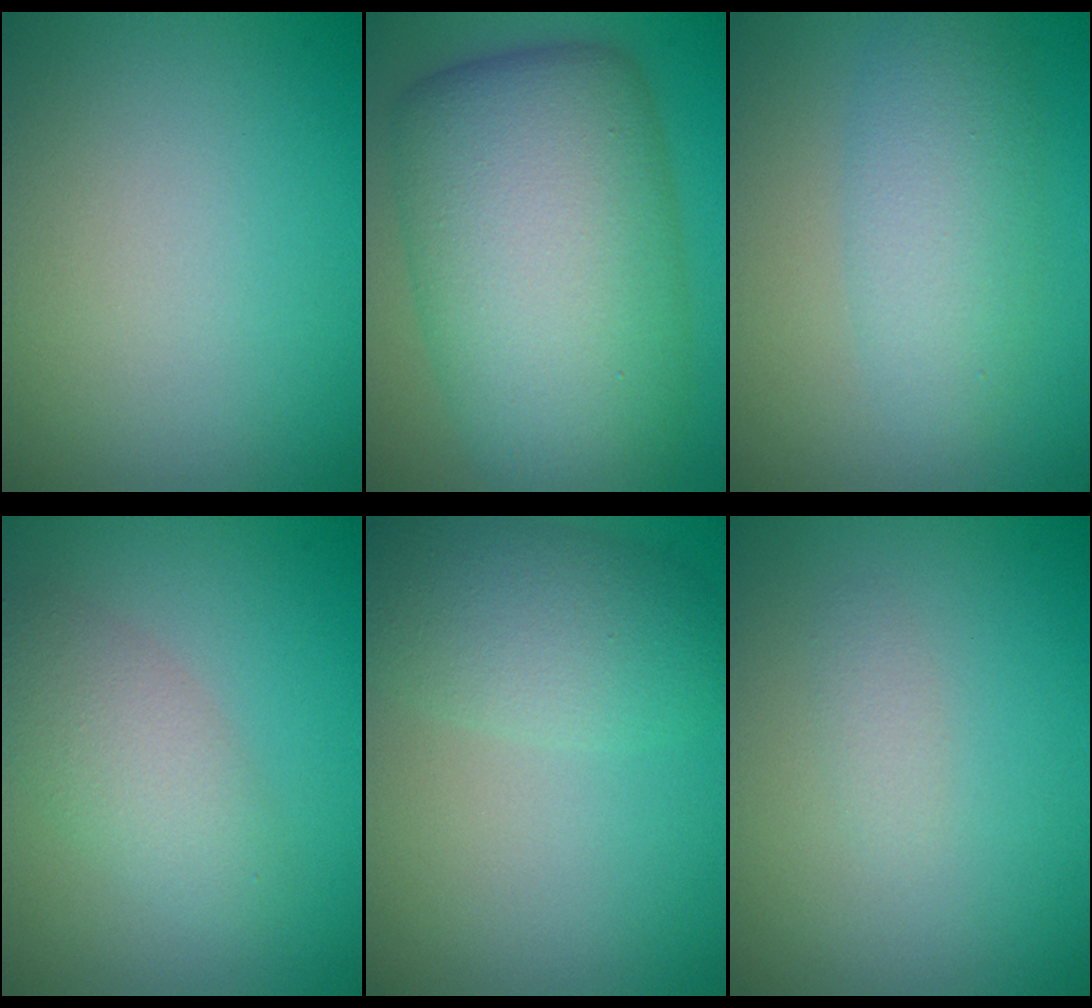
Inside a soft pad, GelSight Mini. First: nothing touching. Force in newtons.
{"total": 13.8, "press": 13.8, "slide": 0.2}
{"total": 4.2, "press": 4.2, "slide": 0.2}
{"total": 3.4, "press": 3.4, "slide": 0.3}
{"total": 4.3, "press": 4.3, "slide": 0.3}
{"total": 0.8, "press": 0.8, "slide": 0.1}